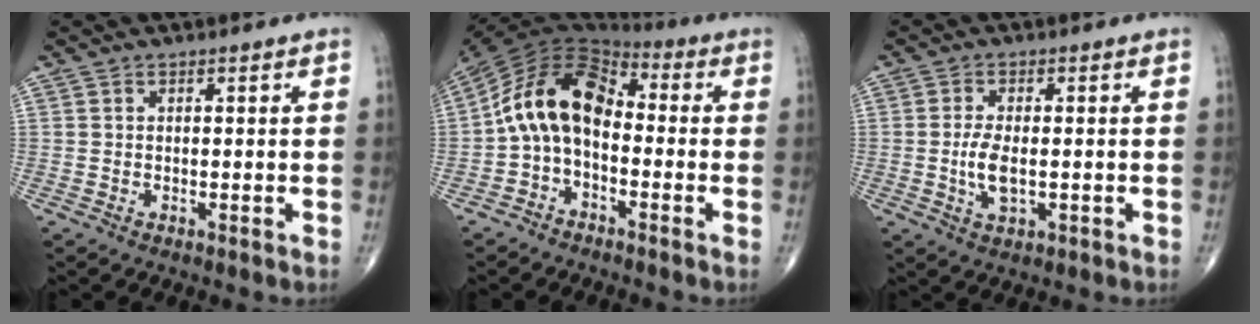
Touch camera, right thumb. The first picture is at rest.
{"total": 13.4, "force": [-1.3, 8.6, 10.3], "torque": [-0.175, 0.059, -0.039]}
{"total": 5.0, "force": [-0.6, 2.2, 4.4], "torque": [-0.089, -0.006, -0.011]}